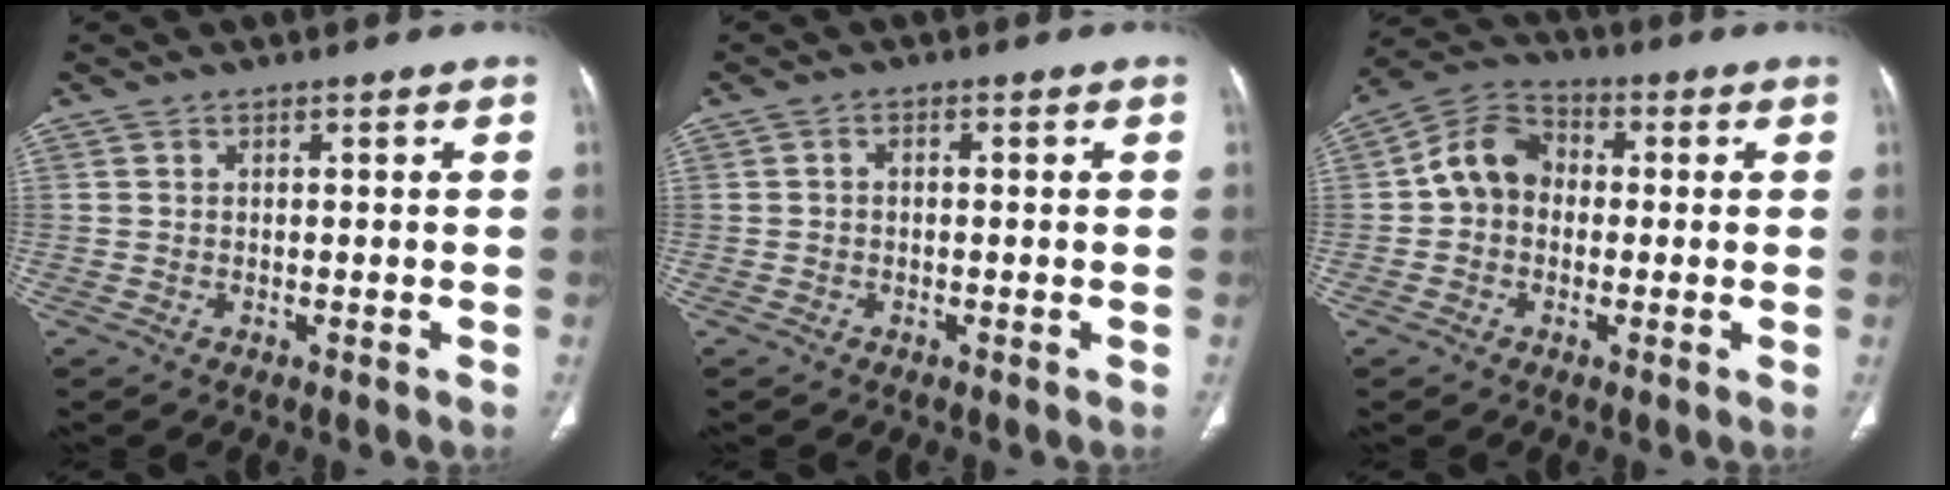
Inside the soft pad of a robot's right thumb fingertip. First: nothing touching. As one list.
[{"total": 0.9, "force": [-0.2, 0.6, 0.6], "torque": [-0.006, 0.002, -0.007]}, {"total": 8.8, "force": [0.0, 7.2, 5.1], "torque": [-0.075, 0.030, -0.017]}]